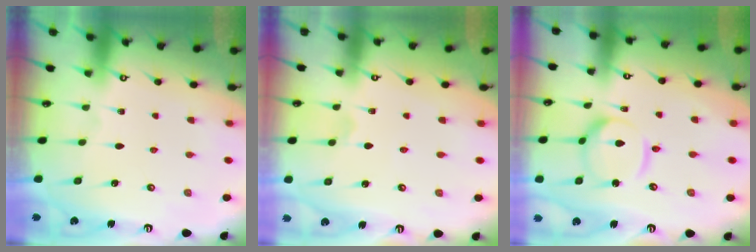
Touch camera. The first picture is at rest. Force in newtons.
{"total": 1.0, "press": 1.0, "slide": 0.3}
{"total": 10.3, "press": 10.3, "slide": 0.9}